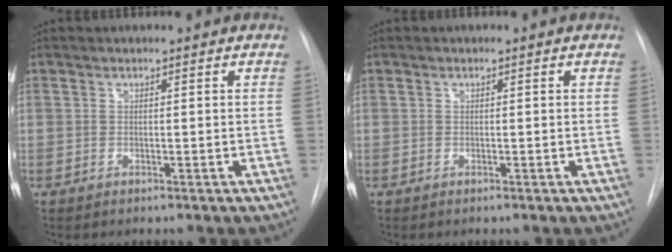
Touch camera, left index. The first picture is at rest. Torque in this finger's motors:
{"motor_torque": [-0.02, 0.00, 0.00, 0.00]}